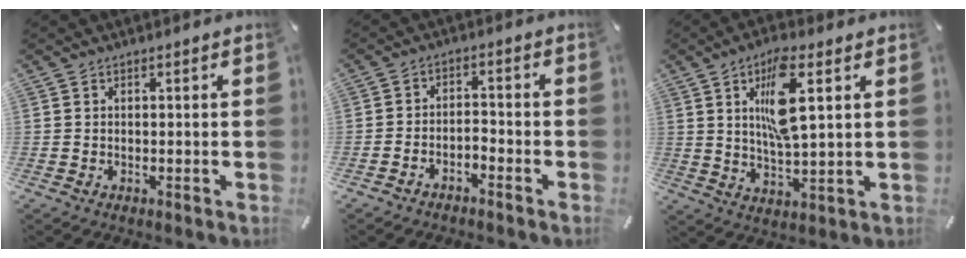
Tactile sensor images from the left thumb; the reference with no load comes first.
{"total": 3.1, "force": [-2.8, 1.0, 0.8], "torque": [-0.014, 0.016, -0.054]}
{"total": 11.5, "force": [4.3, 3.5, 10.1], "torque": [-0.191, -0.006, 0.064]}